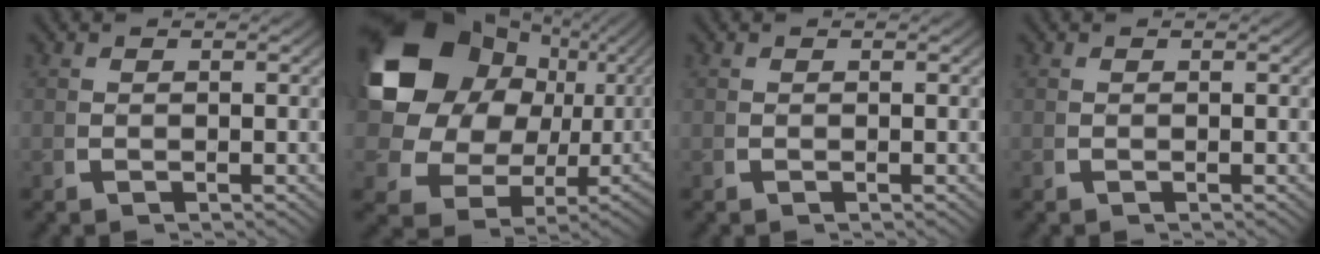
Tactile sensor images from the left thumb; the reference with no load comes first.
{"total": 19.4, "force": [1.8, 14.7, 12.4], "torque": [-0.275, -0.043, 0.046]}
{"total": 0.0}
{"total": 0.0}